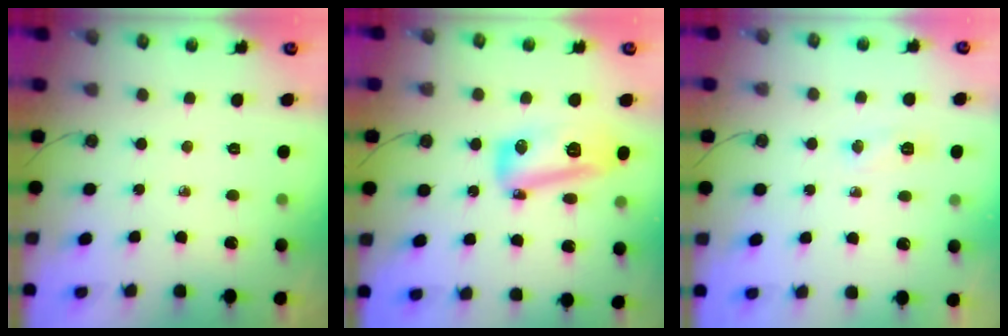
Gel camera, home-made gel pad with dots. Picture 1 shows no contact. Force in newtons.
{"total": 13.1, "press": 13.0, "slide": 1.1}
{"total": 4.2, "press": 4.1, "slide": 0.5}